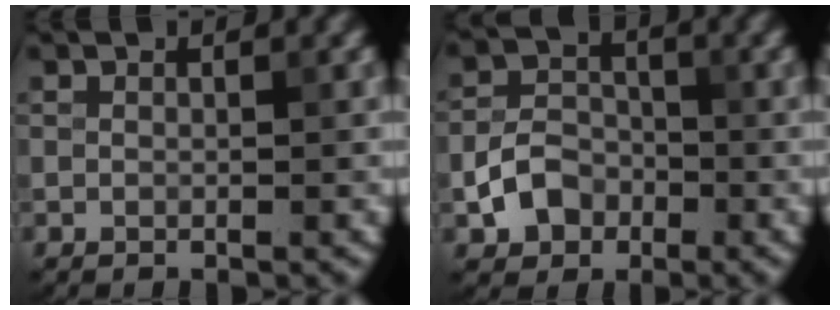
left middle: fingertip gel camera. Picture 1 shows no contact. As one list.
[{"total": 3.9, "force": [-1.6, 3.0, 1.9], "torque": [-0.035, 0.003, -0.031]}]